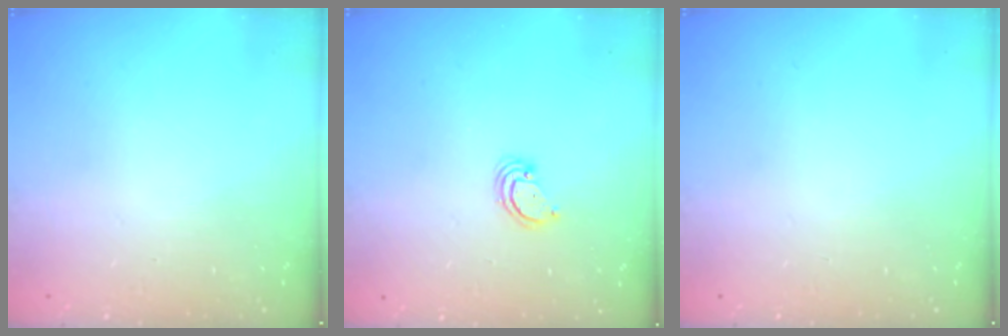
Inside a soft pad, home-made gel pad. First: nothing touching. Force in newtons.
{"total": 2.6, "press": 2.6, "slide": 0.2}
{"total": 0.0}